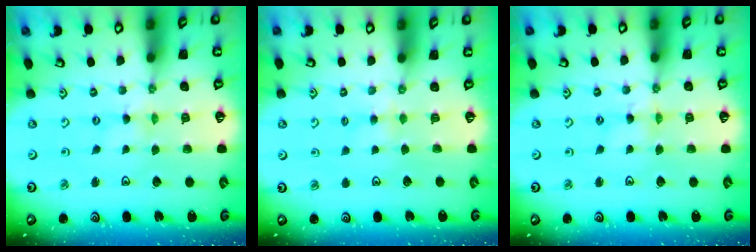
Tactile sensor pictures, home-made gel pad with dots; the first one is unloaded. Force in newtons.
{"total": 2.2, "press": 2.1, "slide": 0.4}
{"total": 1.7, "press": 1.7, "slide": 0.2}